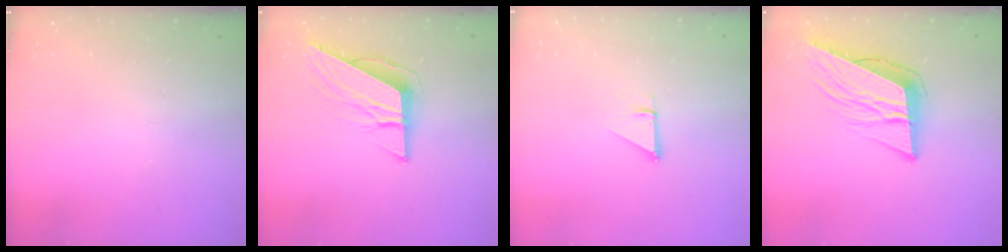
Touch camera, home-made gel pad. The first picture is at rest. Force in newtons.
{"total": 9.4, "press": 9.4, "slide": 0.4}
{"total": 1.0, "press": 1.0, "slide": 0.1}
{"total": 12.7, "press": 12.2, "slide": 3.4}